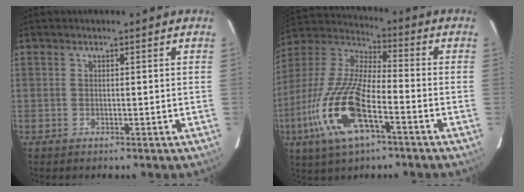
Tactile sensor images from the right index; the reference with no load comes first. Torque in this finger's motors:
{"motor_torque": [1.90, -0.24, 1.05, 0.21]}